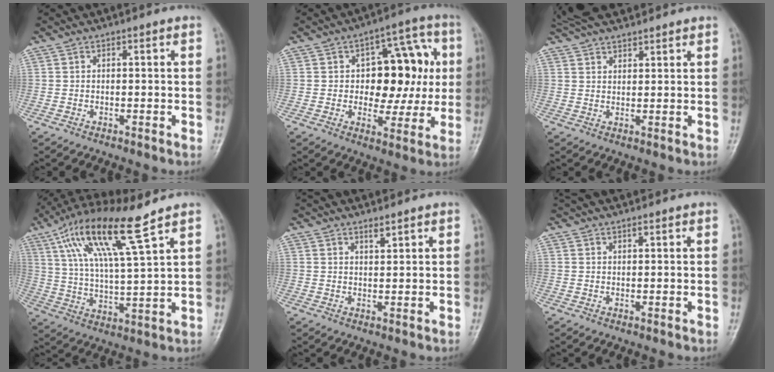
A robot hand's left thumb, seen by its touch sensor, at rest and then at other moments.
{"total": 14.9, "force": [1.6, 9.2, 11.6], "torque": [-0.094, 0.025, 0.023]}
{"total": 10.0, "force": [8.7, 3.3, 3.7], "torque": [-0.050, 0.018, 0.156]}
{"total": 15.4, "force": [9.2, 2.1, 12.2], "torque": [-0.233, -0.027, 0.178]}
{"total": 3.5, "force": [3.0, 1.0, 1.5], "torque": [-0.012, -0.006, 0.050]}
{"total": 5.1, "force": [4.5, 1.4, 2.1], "torque": [-0.019, 0.017, 0.074]}